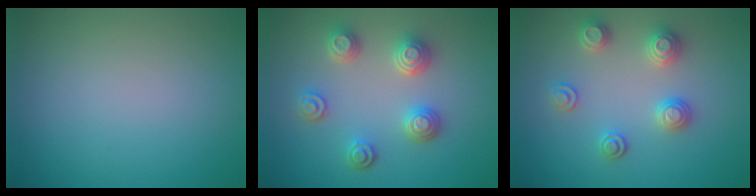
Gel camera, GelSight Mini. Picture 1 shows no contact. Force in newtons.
{"total": 3.8, "press": 3.2, "slide": 1.9}
{"total": 2.9, "press": 2.8, "slide": 0.6}